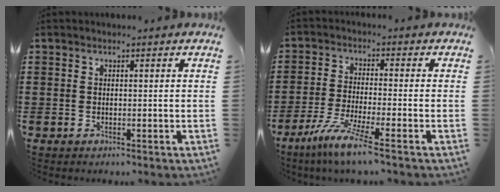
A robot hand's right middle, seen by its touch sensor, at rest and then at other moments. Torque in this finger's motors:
{"motor_torque": [1.52, -0.62, 0.18, 0.06]}